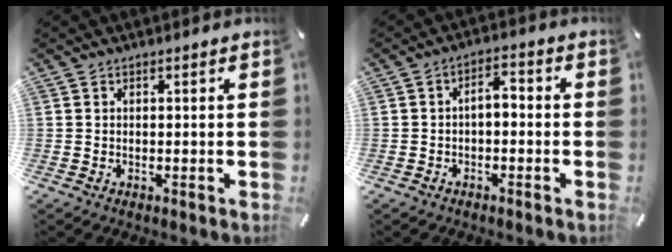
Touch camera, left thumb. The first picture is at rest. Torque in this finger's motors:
{"motor_torque": [-0.24, 0.14, 0.36, -0.20, 0.16]}